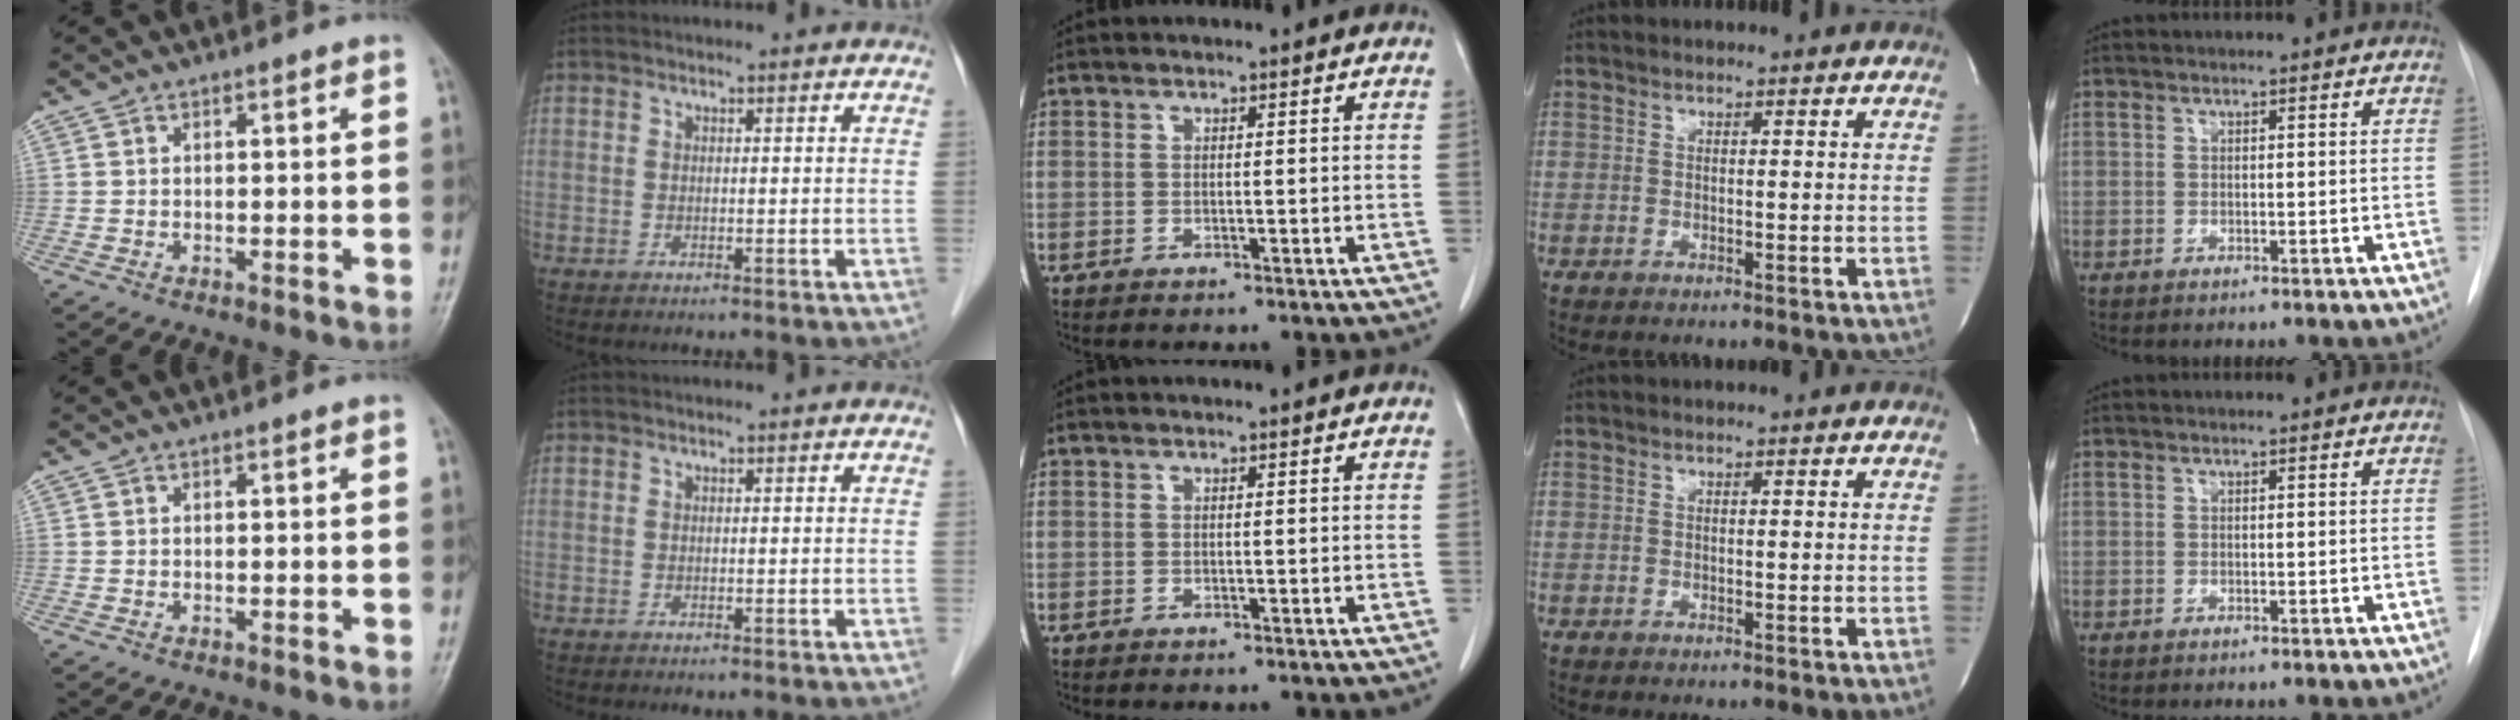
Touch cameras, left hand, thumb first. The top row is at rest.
{}